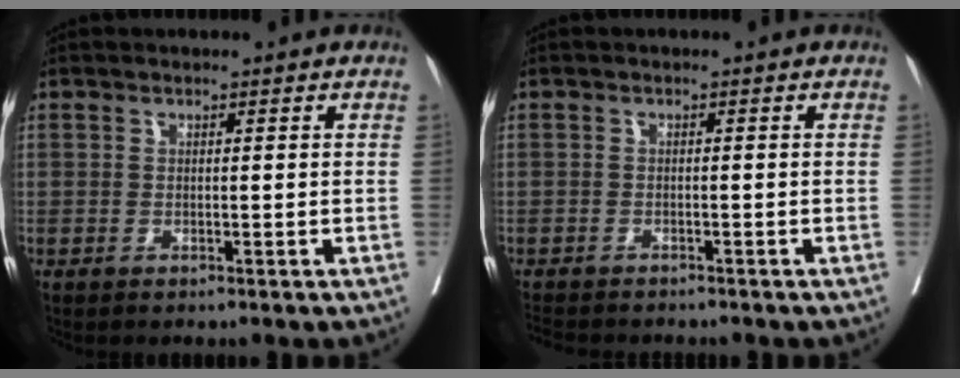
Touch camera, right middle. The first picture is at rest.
{"total": 6.1, "force": [-5.4, 1.5, 2.1], "torque": [-0.031, -0.007, -0.081]}